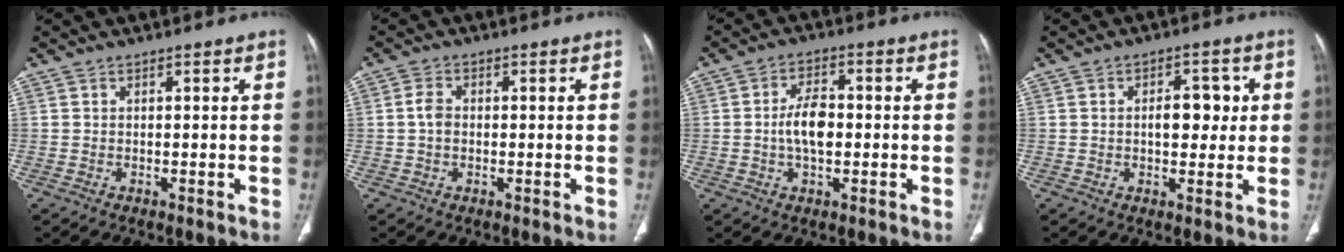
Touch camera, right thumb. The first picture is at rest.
{"total": 2.9, "force": [0.0, 2.1, 2.0], "torque": [-0.038, 0.007, -0.004]}
{"total": 6.9, "force": [-0.4, 3.8, 5.7], "torque": [-0.099, 0.010, -0.011]}
{"total": 6.3, "force": [0.7, 3.7, 5.0], "torque": [-0.043, 0.006, 0.008]}